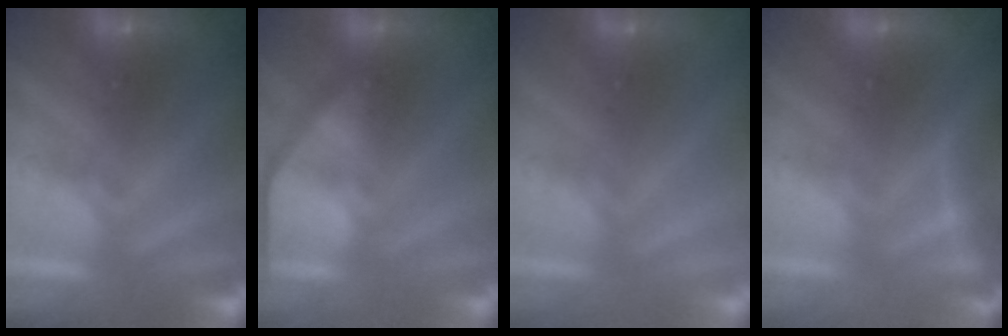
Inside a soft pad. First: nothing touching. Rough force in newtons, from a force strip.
{"total": 4.4}
{"total": 2.9}
{"total": 2.7}